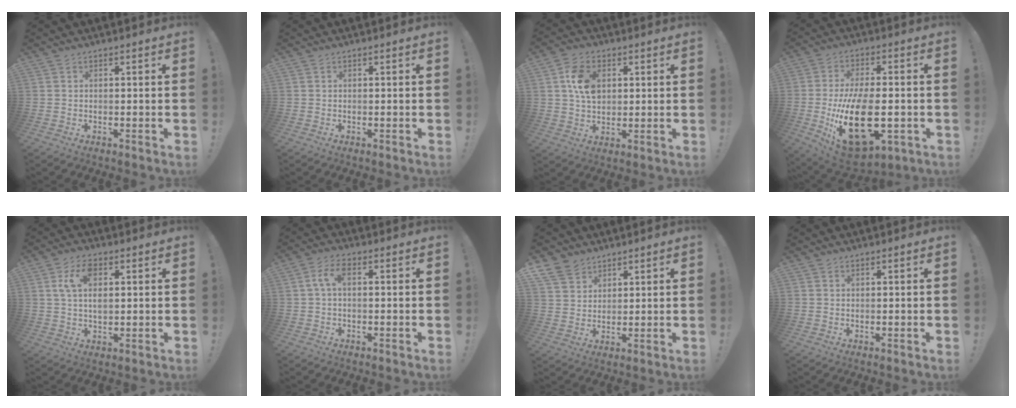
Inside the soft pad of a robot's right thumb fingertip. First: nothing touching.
{"total": 0.0}
{"total": 9.5, "force": [2.2, 6.7, 6.3], "torque": [-0.102, 0.007, 0.044]}
{"total": 23.3, "force": [-4.3, 12.1, 19.5], "torque": [-0.350, -0.005, -0.059]}
{"total": 7.2, "force": [2.2, 3.9, 5.7], "torque": [-0.095, 0.000, 0.035]}
{"total": 5.0, "force": [0.6, 1.9, 4.6], "torque": [-0.100, 0.006, 0.009]}
{"total": 7.1, "force": [5.2, 4.6, 1.6], "torque": [-0.034, -0.030, 0.104]}
{"total": 0.0}